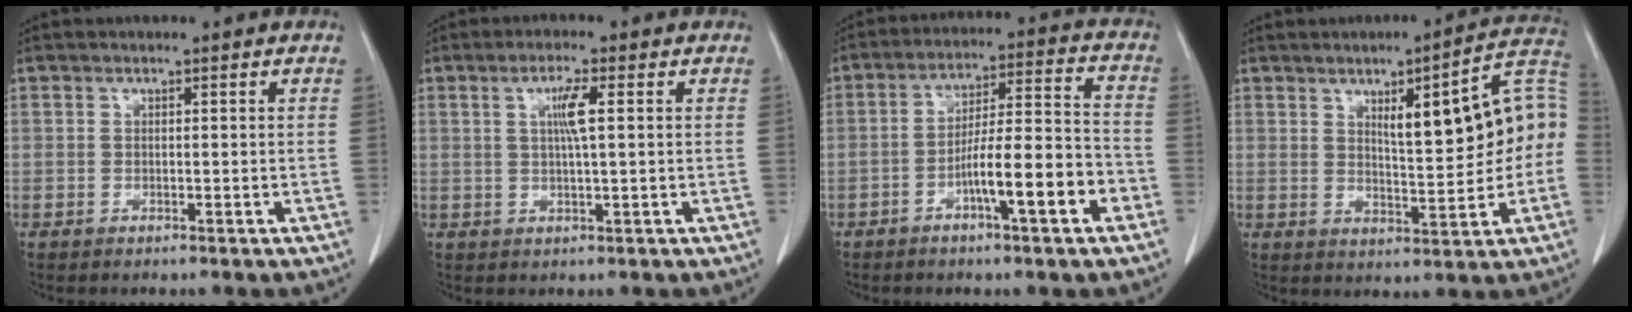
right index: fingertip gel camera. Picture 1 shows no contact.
{"total": 3.9, "force": [0.9, 0.1, 3.8], "torque": [-0.070, 0.000, 0.016]}
{"total": 11.3, "force": [-4.7, 1.1, 10.2], "torque": [-0.161, 0.017, -0.074]}
{"total": 13.4, "force": [1.4, 2.7, 13.0], "torque": [-0.173, 0.033, 0.022]}